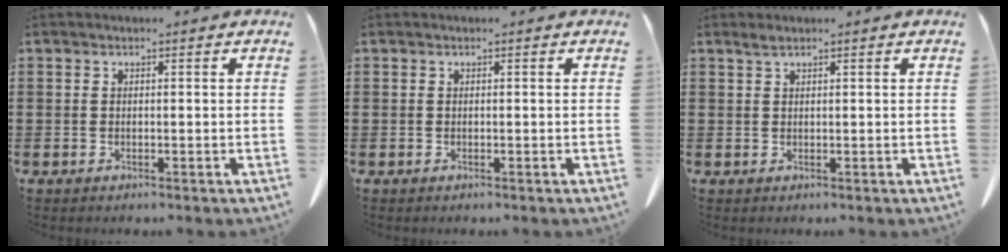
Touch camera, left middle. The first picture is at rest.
{"total": 0.0}
{"total": 1.1, "force": [0.8, 0.1, 0.7], "torque": [-0.016, 0.001, 0.014]}